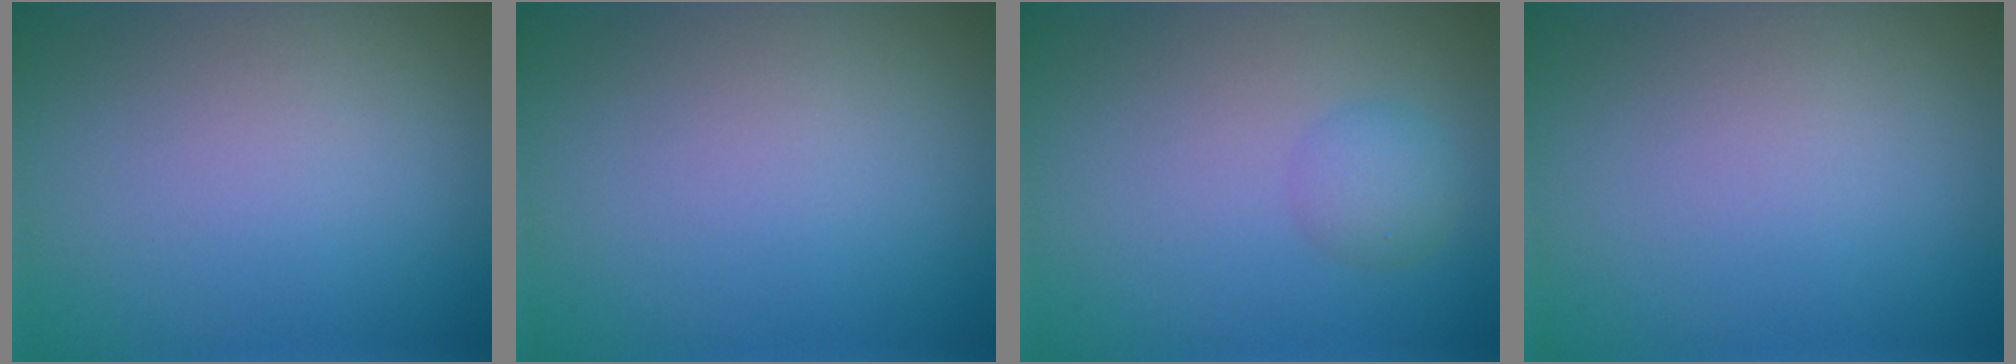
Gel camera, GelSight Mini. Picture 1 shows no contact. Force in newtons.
{"total": 0.0}
{"total": 1.9, "press": 1.9, "slide": 0.0}
{"total": 0.0}